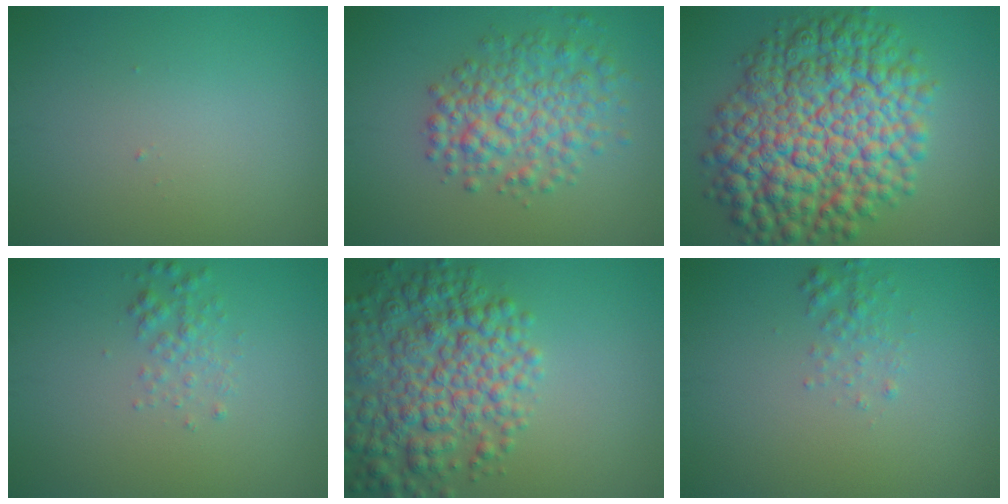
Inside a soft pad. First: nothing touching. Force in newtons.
{"total": 5.4, "press": 5.4, "slide": 0.1}
{"total": 14.1, "press": 14.1, "slide": 0.3}
{"total": 1.6, "press": 1.6, "slide": 0.0}
{"total": 8.1, "press": 8.1, "slide": 0.3}
{"total": 1.4, "press": 1.4, "slide": 0.1}